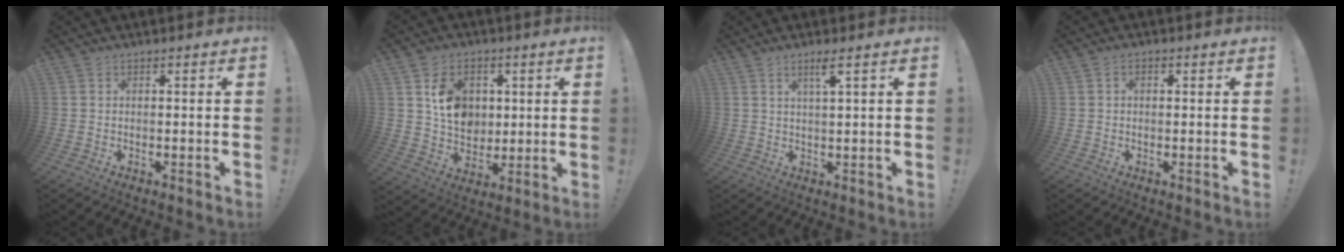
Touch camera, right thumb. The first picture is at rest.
{"total": 11.0, "force": [3.3, 9.0, 5.4], "torque": [-0.074, -0.007, 0.070]}
{"total": 3.9, "force": [2.1, 0.0, 3.4], "torque": [-0.061, -0.001, 0.031]}
{"total": 1.4, "force": [-0.1, 1.0, 1.0], "torque": [-0.015, 0.003, -0.002]}